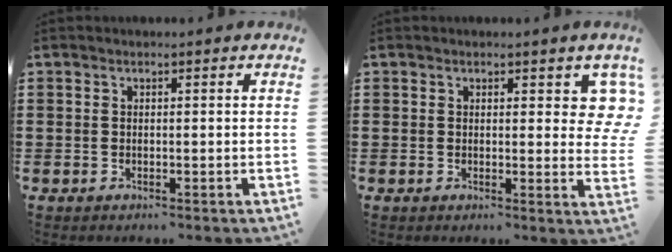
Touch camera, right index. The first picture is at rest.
{"total": 3.0, "force": [1.8, 1.4, 2.0], "torque": [-0.013, -0.003, 0.025]}